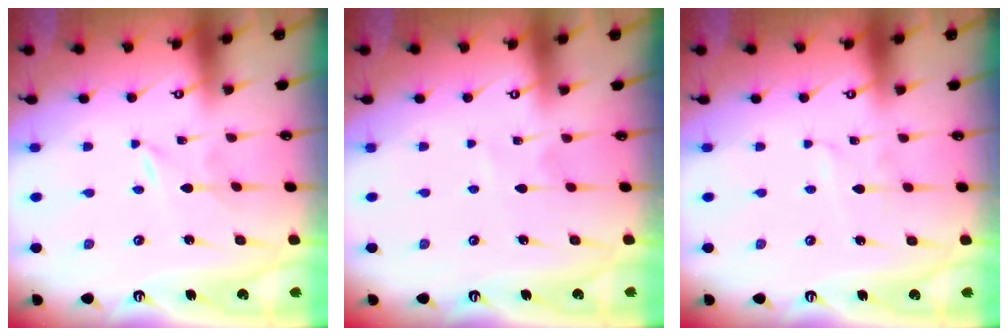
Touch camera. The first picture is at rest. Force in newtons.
{"total": 2.7, "press": 2.7, "slide": 0.3}
{"total": 0.9, "press": 0.9, "slide": 0.1}